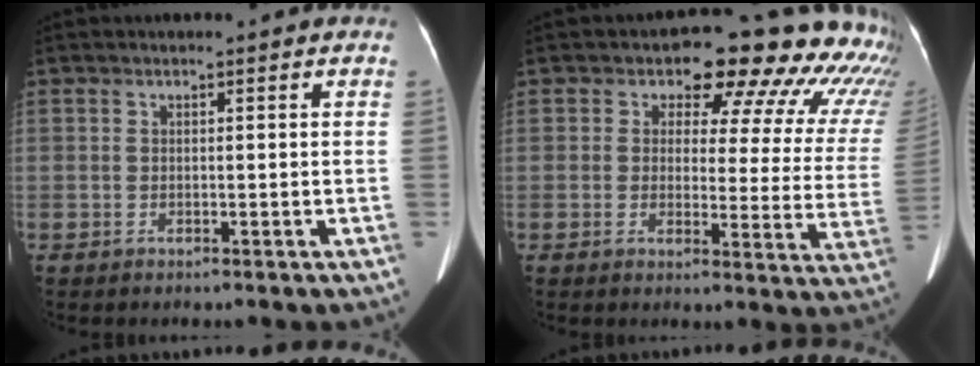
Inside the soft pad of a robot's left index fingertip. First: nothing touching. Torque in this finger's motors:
{"motor_torque": [0.84, -0.97, 0.91, 0.06]}